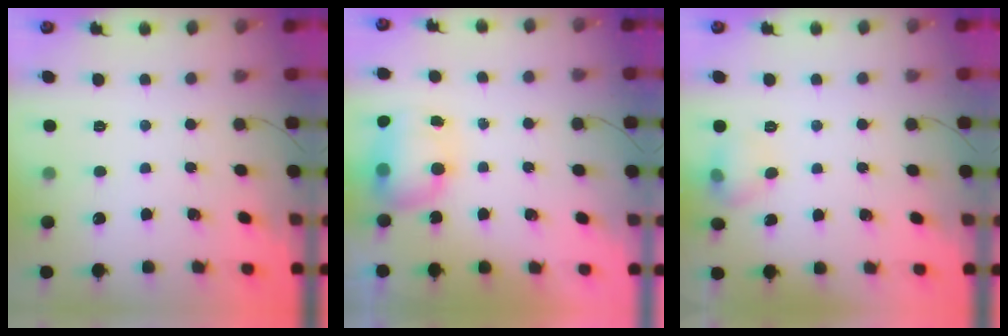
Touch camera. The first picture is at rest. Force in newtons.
{"total": 7.8, "press": 7.7, "slide": 1.1}
{"total": 9.3, "press": 6.9, "slide": 6.2}